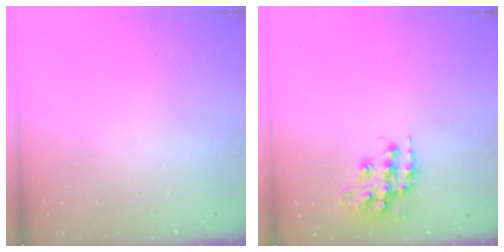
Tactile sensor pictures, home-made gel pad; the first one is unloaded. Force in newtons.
{"total": 14.2, "press": 14.2, "slide": 0.9}